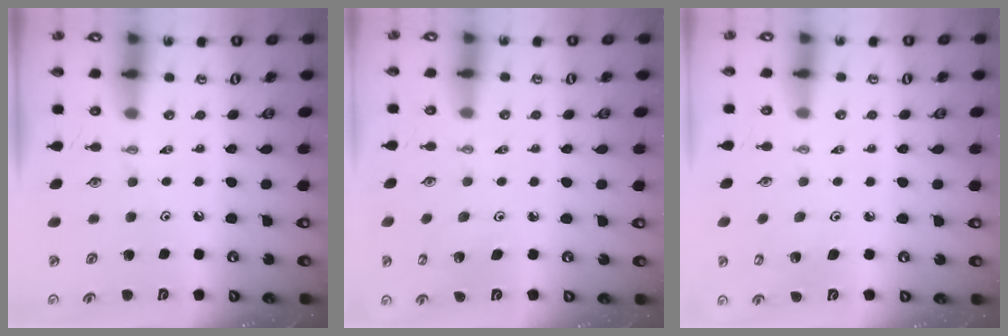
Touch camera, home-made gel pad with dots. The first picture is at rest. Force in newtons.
{"total": 2.6, "press": 2.6, "slide": 0.2}
{"total": 3.0, "press": 2.9, "slide": 0.5}